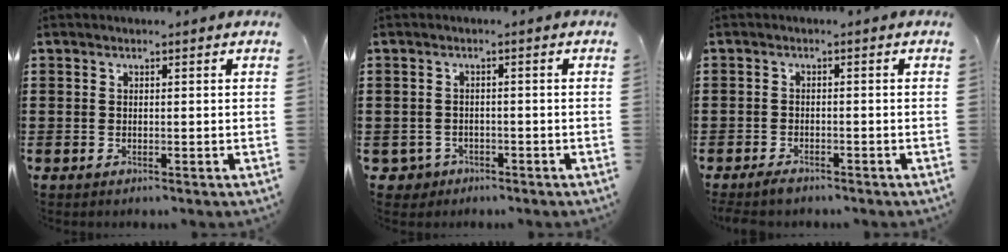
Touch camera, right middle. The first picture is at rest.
{"total": 1.7, "force": [-1.3, 1.1, 0.2], "torque": [-0.012, -0.001, -0.031]}
{"total": 1.5, "force": [-1.4, 0.4, 0.4], "torque": [-0.020, -0.003, -0.030]}